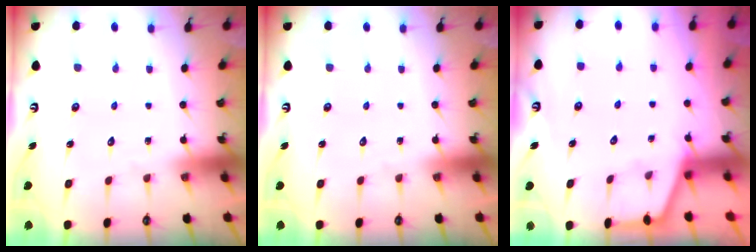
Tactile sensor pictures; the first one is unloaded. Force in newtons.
{"total": 0.0}
{"total": 1.5, "press": 1.5, "slide": 0.2}